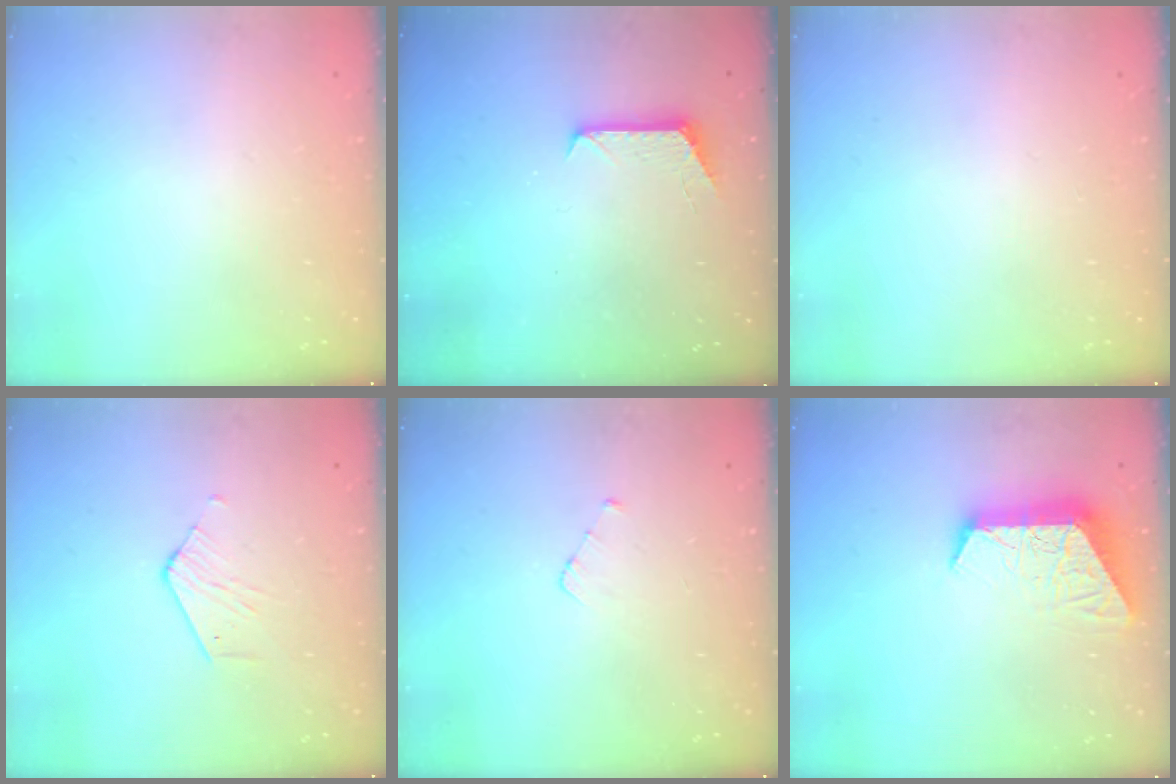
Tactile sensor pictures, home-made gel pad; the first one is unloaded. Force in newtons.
{"total": 6.2, "press": 6.2, "slide": 0.5}
{"total": 0.0}
{"total": 2.4, "press": 2.4, "slide": 0.2}
{"total": 2.9, "press": 2.9, "slide": 0.2}
{"total": 10.8, "press": 10.8, "slide": 0.9}